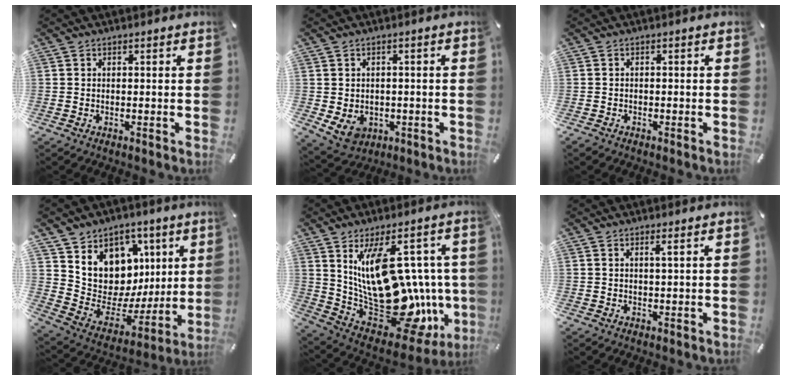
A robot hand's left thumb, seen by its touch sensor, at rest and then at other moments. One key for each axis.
{"total": 5.6, "fx": -1.1, "fy": 4.9, "fz": 2.5, "tx": -0.049, "ty": 0.002, "tz": -0.020}
{"total": 0.9, "fx": -0.7, "fy": 0.5, "fz": 0.4, "tx": -0.008, "ty": 0.001, "tz": -0.015}
{"total": 11.9, "fx": 4.3, "fy": 10.9, "fz": 2.4, "tx": -0.029, "ty": -0.063, "tz": 0.096}
{"total": 27.2, "fx": 2.5, "fy": 13.9, "fz": 23.3, "tx": -0.416, "ty": -0.050, "tz": 0.065}
{"total": 1.5, "fx": 0.7, "fy": 0.0, "fz": 1.4, "tx": -0.027, "ty": -0.001, "tz": 0.012}